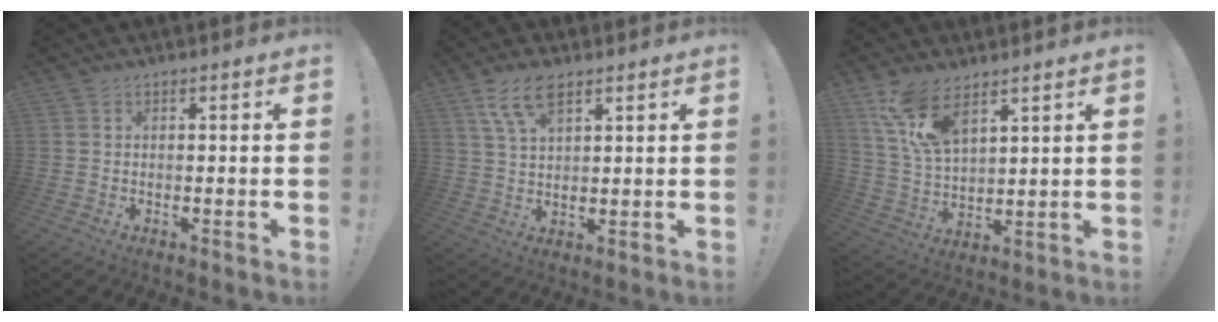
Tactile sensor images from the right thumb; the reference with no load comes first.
{"total": 8.8, "force": [5.2, 4.0, 5.9], "torque": [-0.106, -0.011, 0.098]}
{"total": 11.9, "force": [8.1, 5.2, 7.0], "torque": [-0.138, -0.034, 0.156]}